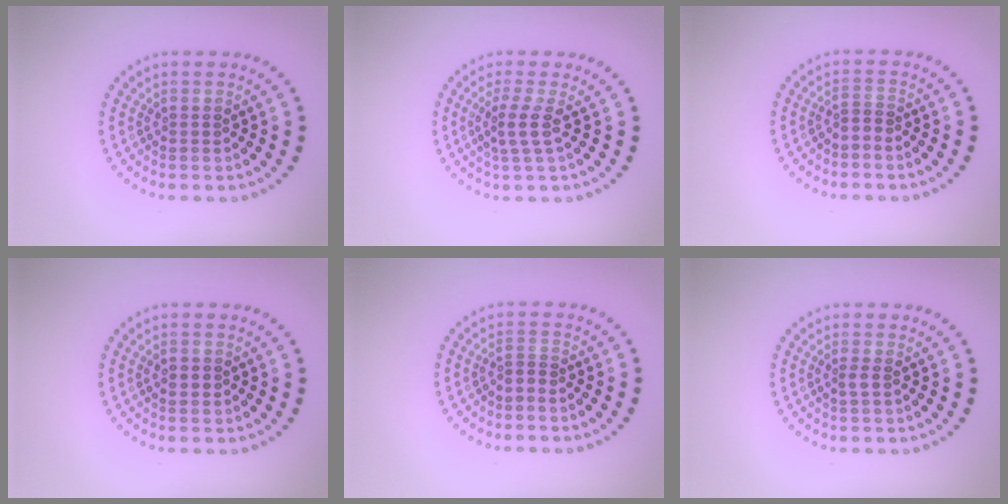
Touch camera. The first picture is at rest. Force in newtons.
{"total": 2.1, "press": 1.6, "slide": 1.4}
{"total": 0.9, "press": 0.3, "slide": 0.8}
{"total": 1.2, "press": 1.2, "slide": 0.1}
{"total": 0.9, "press": 0.3, "slide": 0.8}
{"total": 0.7, "press": 0.5, "slide": 0.5}